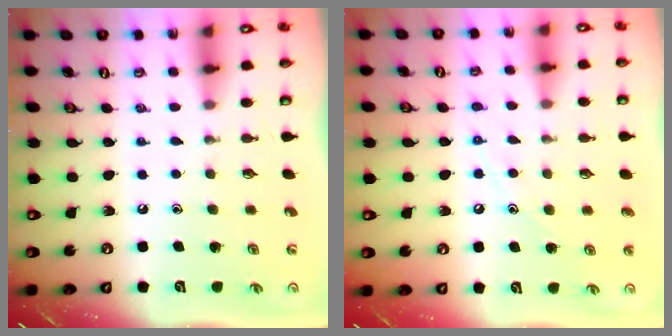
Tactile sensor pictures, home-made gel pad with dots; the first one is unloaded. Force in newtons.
{"total": 7.4, "press": 7.4, "slide": 0.4}